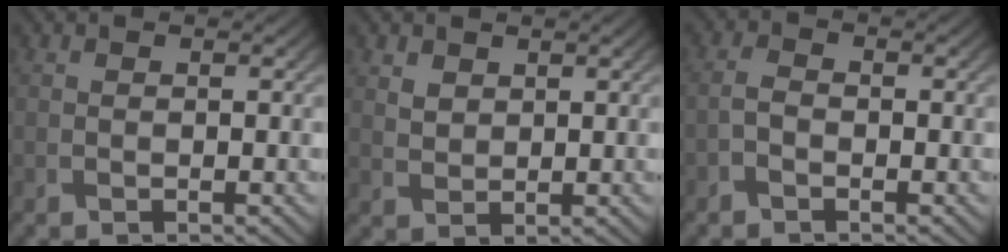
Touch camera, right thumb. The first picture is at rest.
{"total": 2.2, "force": [1.4, 1.5, 0.9], "torque": [-0.025, -0.004, 0.029]}
{"total": 1.6, "force": [-1.1, 0.7, 1.0], "torque": [-0.022, 0.003, -0.029]}